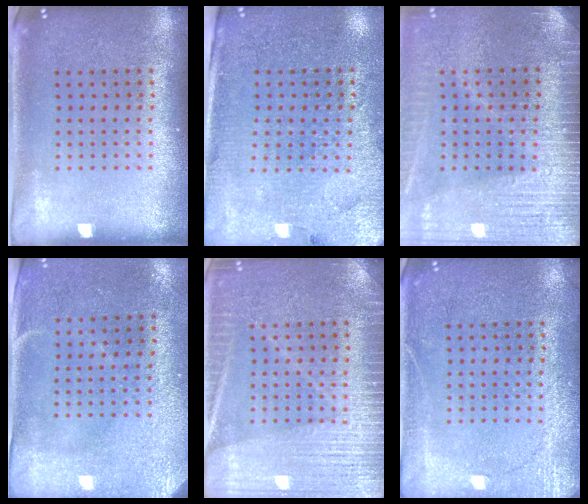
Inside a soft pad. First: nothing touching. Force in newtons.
{"total": 3.1, "press": 2.8, "slide": 1.3}
{"total": 3.6, "press": 3.1, "slide": 1.9}
{"total": 2.9, "press": 2.4, "slide": 1.6}
{"total": 4.9, "press": 4.9, "slide": 0.7}
{"total": 3.5, "press": 3.4, "slide": 0.5}